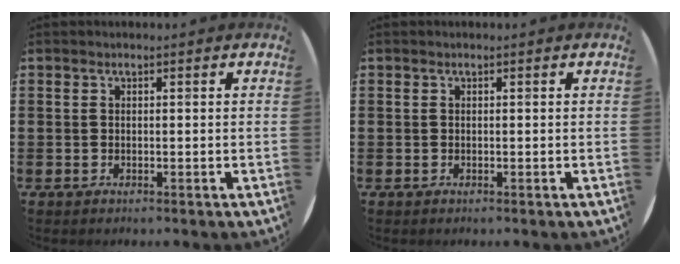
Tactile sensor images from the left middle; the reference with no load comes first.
{"total": 0.0}